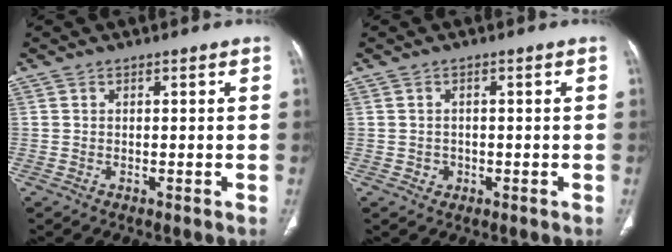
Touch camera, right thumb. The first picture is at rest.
{"total": 1.5, "force": [-0.5, 1.4, 0.3], "torque": [0.002, 0.004, -0.004]}